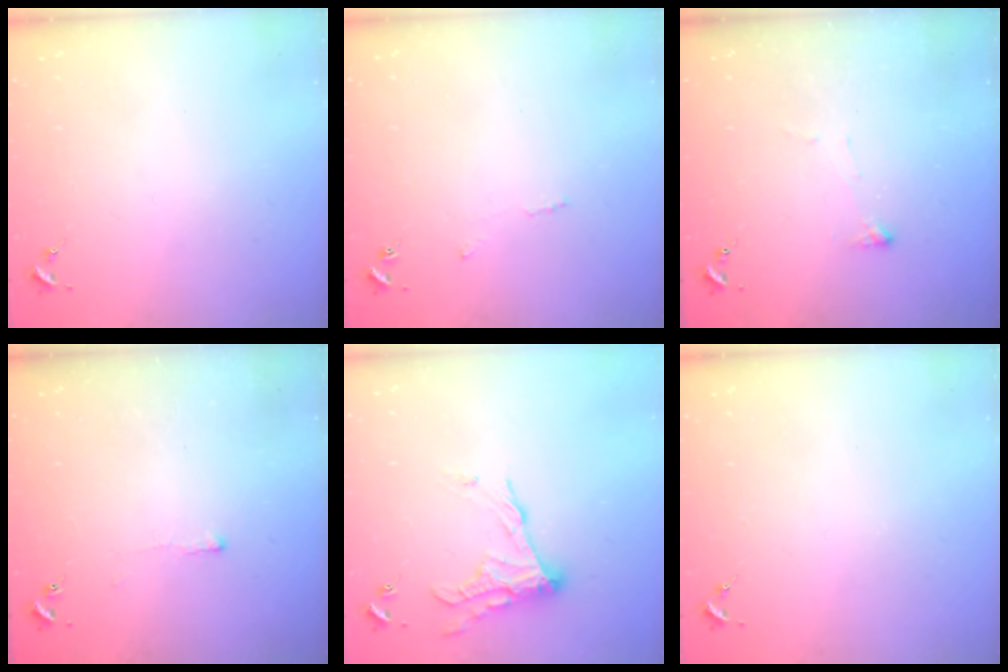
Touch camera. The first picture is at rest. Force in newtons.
{"total": 2.9, "press": 2.9, "slide": 0.5}
{"total": 3.5, "press": 3.5, "slide": 0.4}
{"total": 2.4, "press": 2.4, "slide": 0.5}
{"total": 12.1, "press": 12.1, "slide": 0.3}
{"total": 0.0}